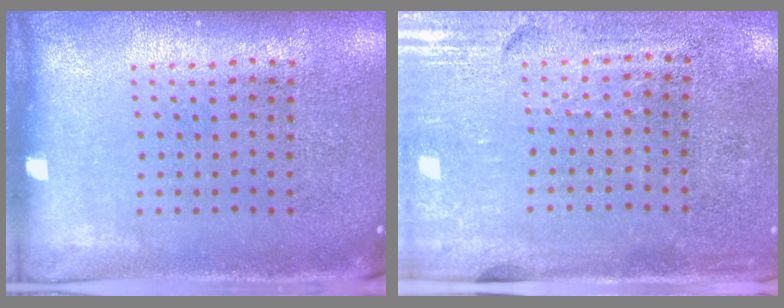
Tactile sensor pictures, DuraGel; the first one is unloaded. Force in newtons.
{"total": 3.4, "press": 3.0, "slide": 1.6}